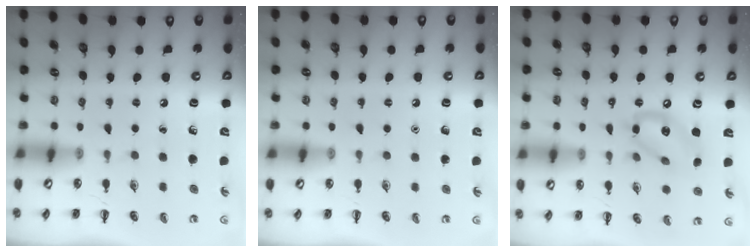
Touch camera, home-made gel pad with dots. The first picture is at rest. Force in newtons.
{"total": 1.6, "press": 1.6, "slide": 0.1}
{"total": 11.6, "press": 11.4, "slide": 2.4}